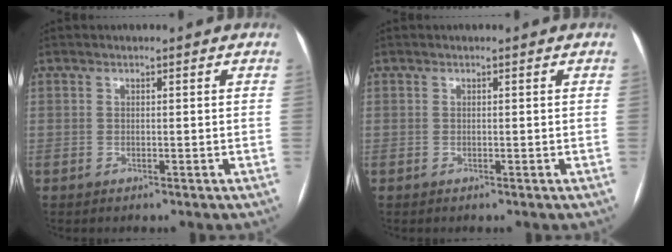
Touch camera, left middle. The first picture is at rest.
{"total": 0.0}